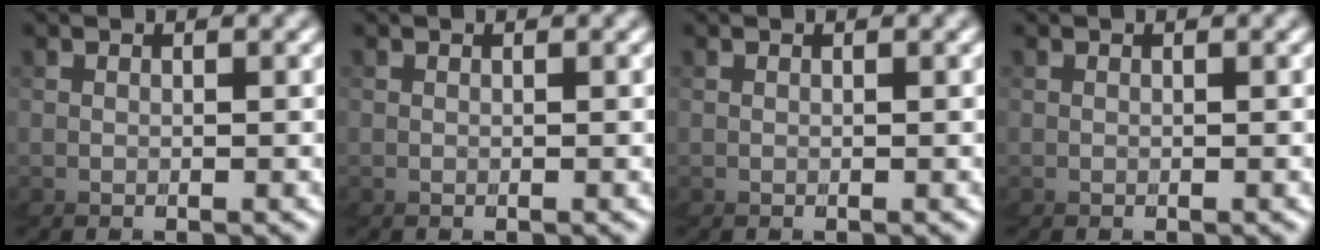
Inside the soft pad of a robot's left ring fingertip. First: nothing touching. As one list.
[{"total": 0.0}, {"total": 0.0}, {"total": 0.0}]